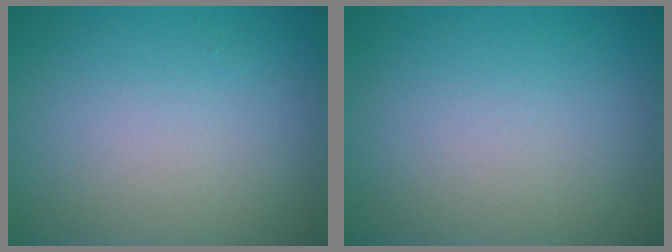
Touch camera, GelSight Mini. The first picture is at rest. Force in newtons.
{"total": 0.0}